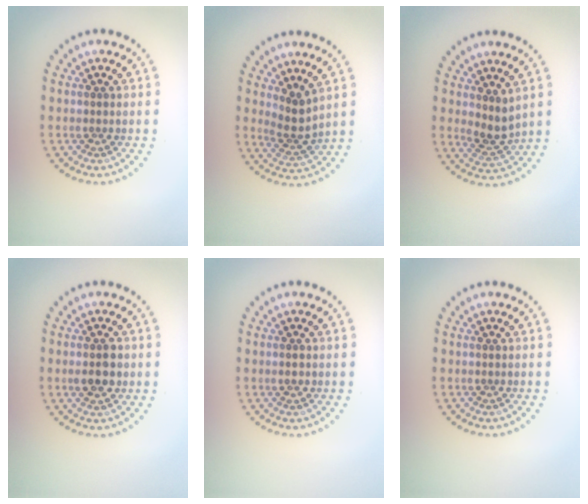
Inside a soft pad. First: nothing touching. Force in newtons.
{"total": 2.7, "press": 1.9, "slide": 1.9}
{"total": 2.6, "press": 2.0, "slide": 1.6}
{"total": 2.9, "press": 2.9, "slide": 0.1}
{"total": 1.1, "press": 1.1, "slide": 0.2}
{"total": 0.0}